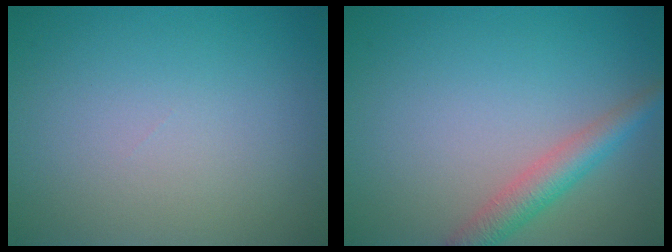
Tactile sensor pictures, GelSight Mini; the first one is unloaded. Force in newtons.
{"total": 3.2, "press": 3.2, "slide": 0.1}